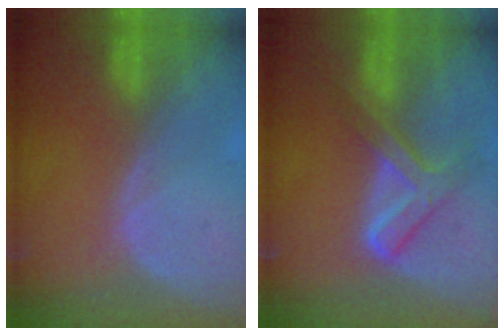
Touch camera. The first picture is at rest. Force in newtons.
{"total": 7.6, "press": 6.3, "slide": 4.2}